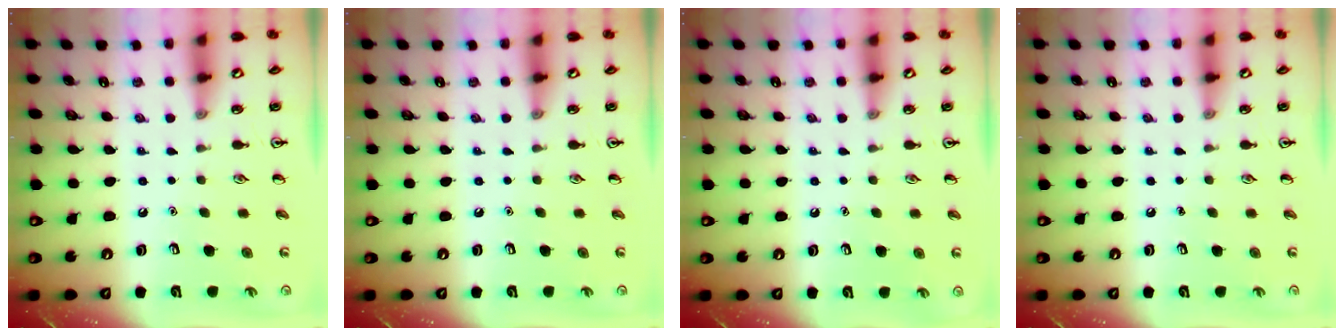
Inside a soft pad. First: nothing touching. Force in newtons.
{"total": 0.0}
{"total": 0.0}
{"total": 0.0}